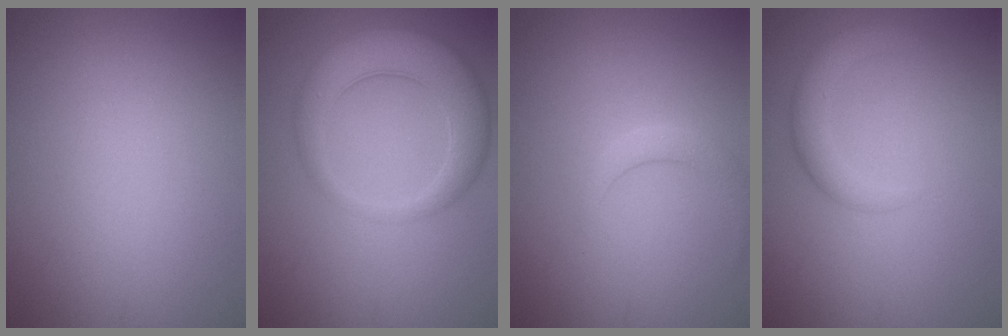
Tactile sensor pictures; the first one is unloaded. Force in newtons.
{"total": 5.8, "press": 5.8, "slide": 0.5}
{"total": 1.8, "press": 1.8, "slide": 0.1}
{"total": 2.7, "press": 2.7, "slide": 0.2}